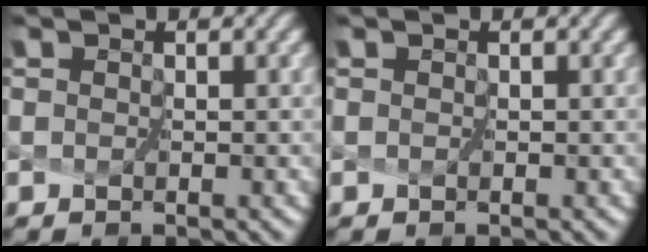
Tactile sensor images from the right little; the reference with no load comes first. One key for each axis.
{"total": 0.0}